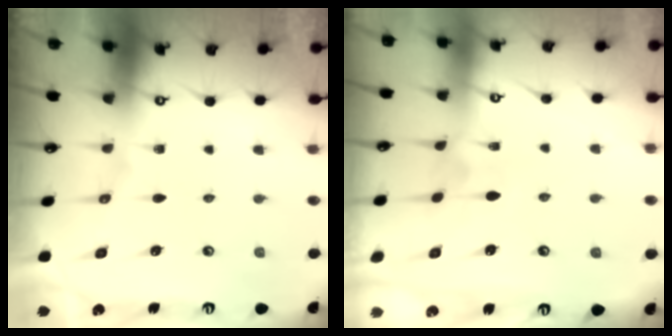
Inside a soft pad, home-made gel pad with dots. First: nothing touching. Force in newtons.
{"total": 3.3, "press": 3.3, "slide": 0.3}